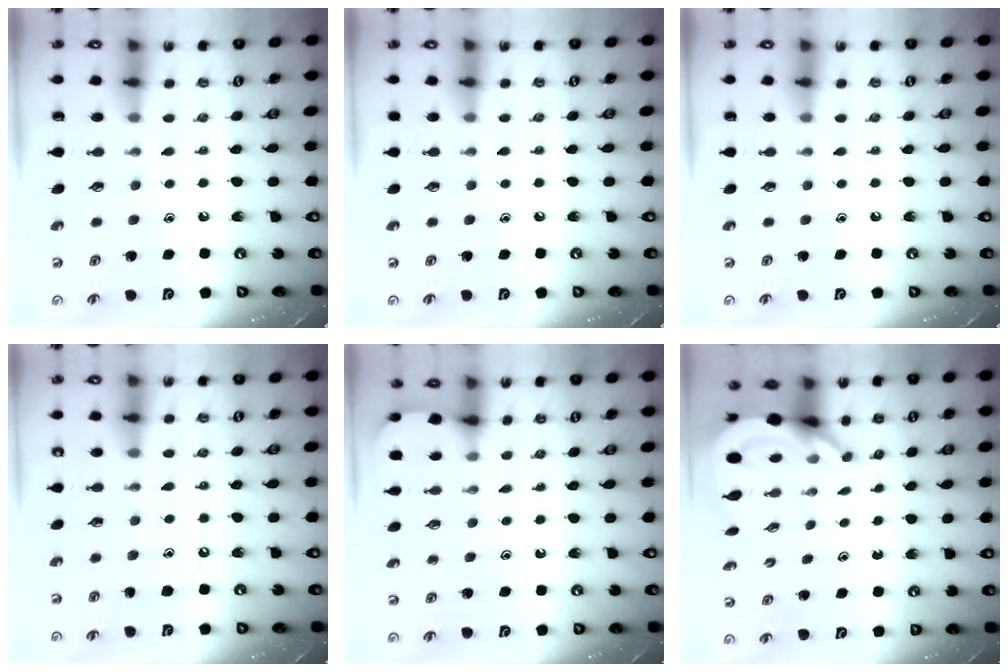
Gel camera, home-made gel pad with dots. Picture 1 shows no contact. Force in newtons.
{"total": 2.3, "press": 2.3, "slide": 0.4}
{"total": 0.0}
{"total": 5.5, "press": 5.5, "slide": 0.5}
{"total": 3.0, "press": 2.9, "slide": 0.3}
{"total": 7.0, "press": 6.9, "slide": 1.0}